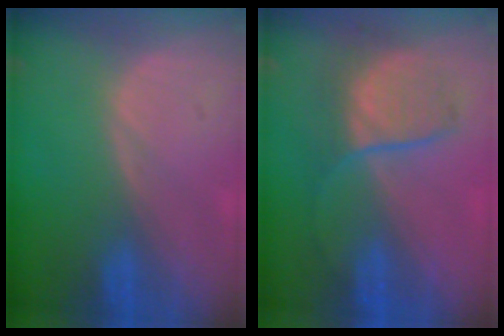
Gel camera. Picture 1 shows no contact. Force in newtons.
{"total": 7.0, "press": 6.9, "slide": 0.8}